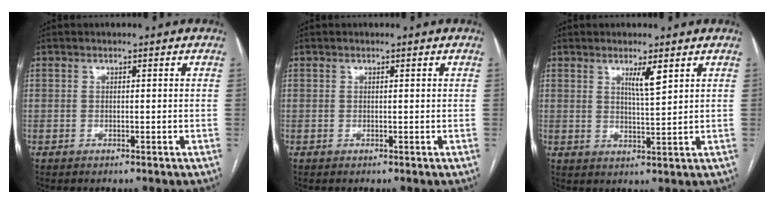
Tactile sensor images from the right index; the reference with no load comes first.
{"total": 0.0}
{"total": 3.6, "force": [2.1, 0.0, 3.0], "torque": [-0.054, -0.006, 0.039]}